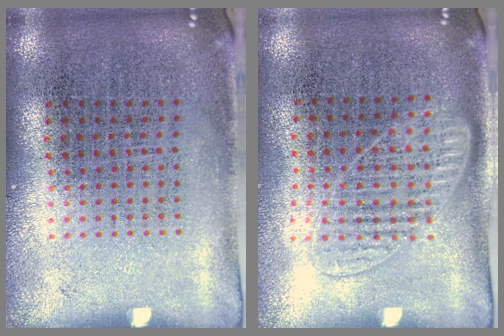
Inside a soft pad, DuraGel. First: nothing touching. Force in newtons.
{"total": 1.2, "press": 1.1, "slide": 0.6}